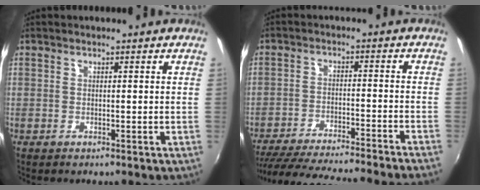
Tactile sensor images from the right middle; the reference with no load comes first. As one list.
[{"total": 20.9, "force": [-18.8, -0.5, 9.1], "torque": [-0.167, -0.022, -0.277]}]